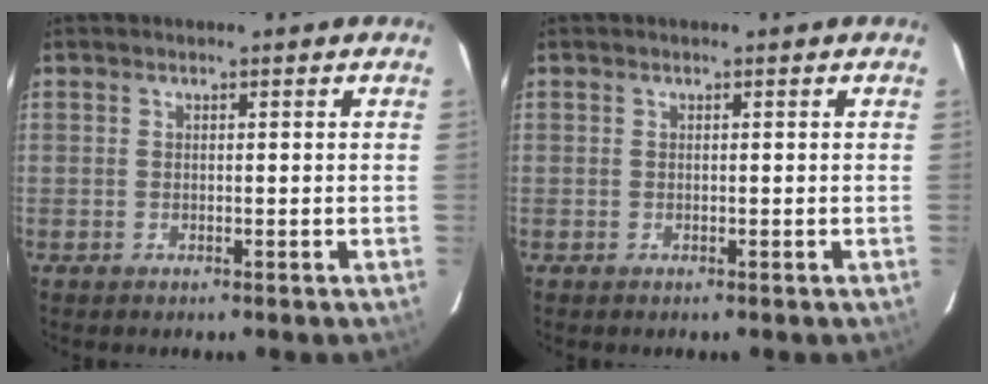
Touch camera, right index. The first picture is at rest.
{"total": 0.0}